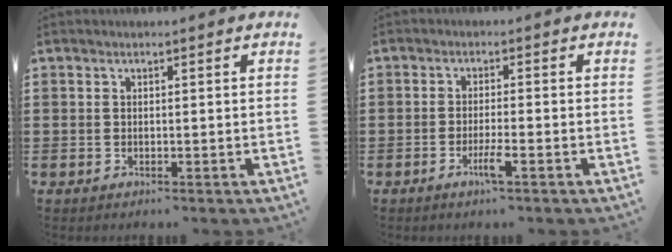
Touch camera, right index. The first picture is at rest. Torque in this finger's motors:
{"motor_torque": [-0.22, 0.22, 0.08, 0.02]}